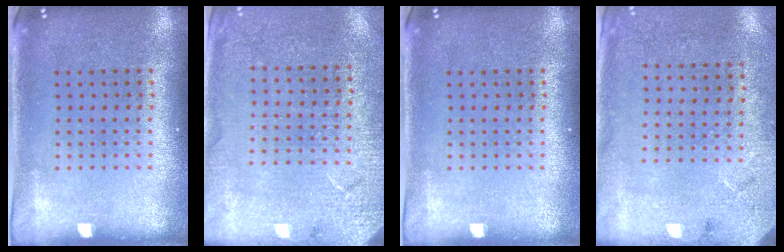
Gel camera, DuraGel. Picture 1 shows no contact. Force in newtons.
{"total": 2.7, "press": 2.6, "slide": 0.4}
{"total": 0.0}
{"total": 2.7, "press": 2.2, "slide": 1.7}